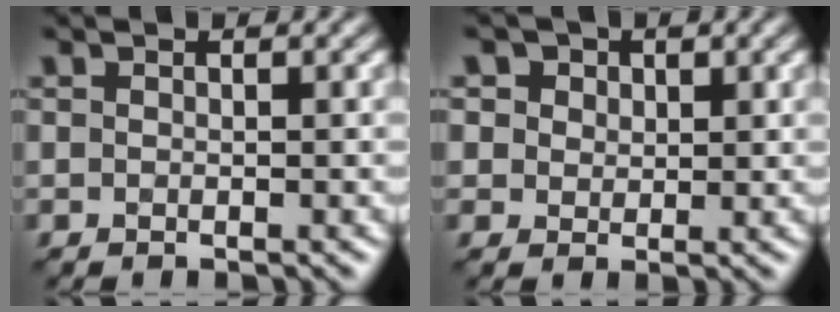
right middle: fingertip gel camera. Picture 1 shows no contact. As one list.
[{"total": 5.3, "force": [2.8, 4.0, 2.0], "torque": [-0.042, 0.013, 0.028]}]